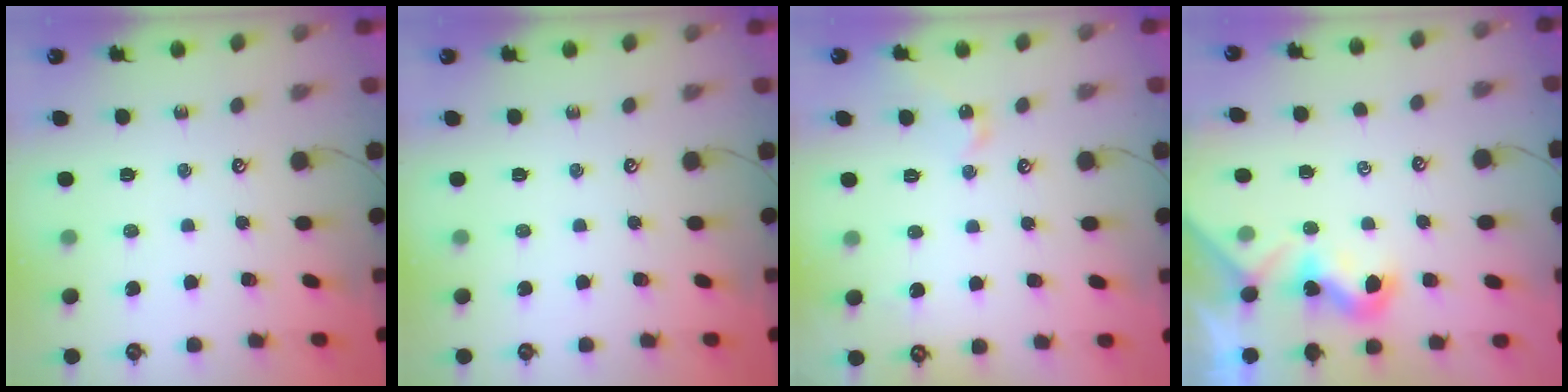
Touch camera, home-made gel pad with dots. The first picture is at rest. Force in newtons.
{"total": 0.0}
{"total": 3.8, "press": 3.7, "slide": 0.8}
{"total": 1.3, "press": 1.3, "slide": 0.4}